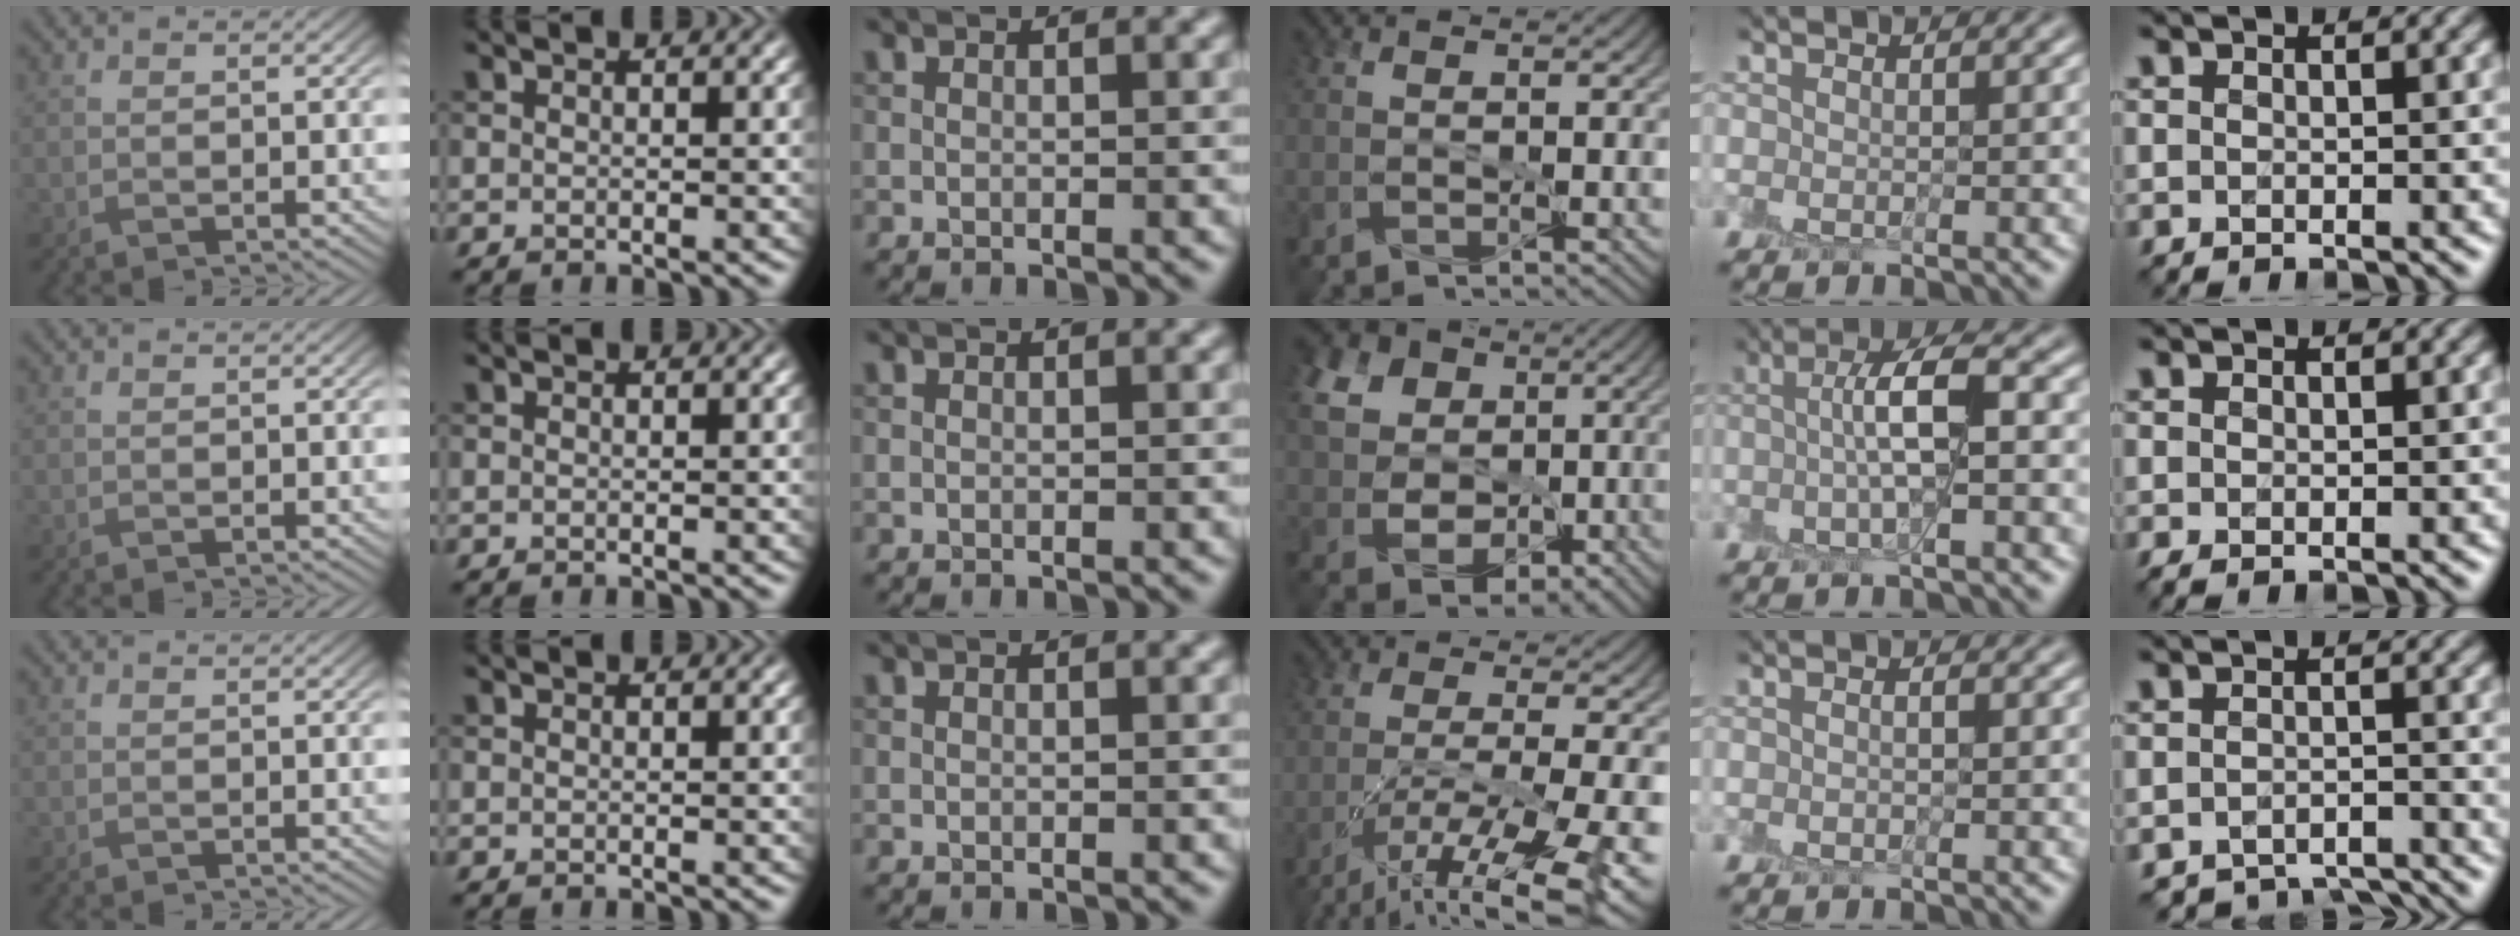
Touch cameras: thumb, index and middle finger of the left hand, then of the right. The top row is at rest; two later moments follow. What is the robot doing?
{"motion": "peel", "object": "sticky note"}